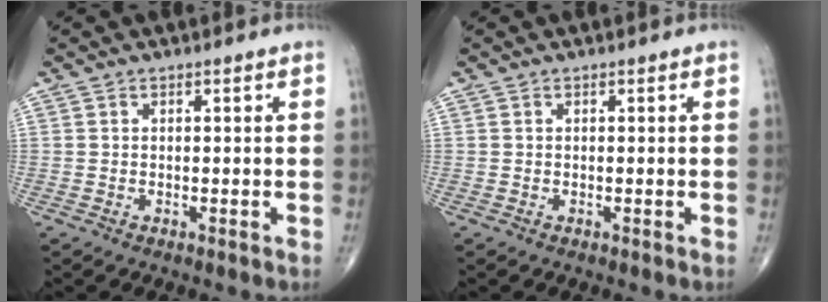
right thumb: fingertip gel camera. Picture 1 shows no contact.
{"total": 0.0}